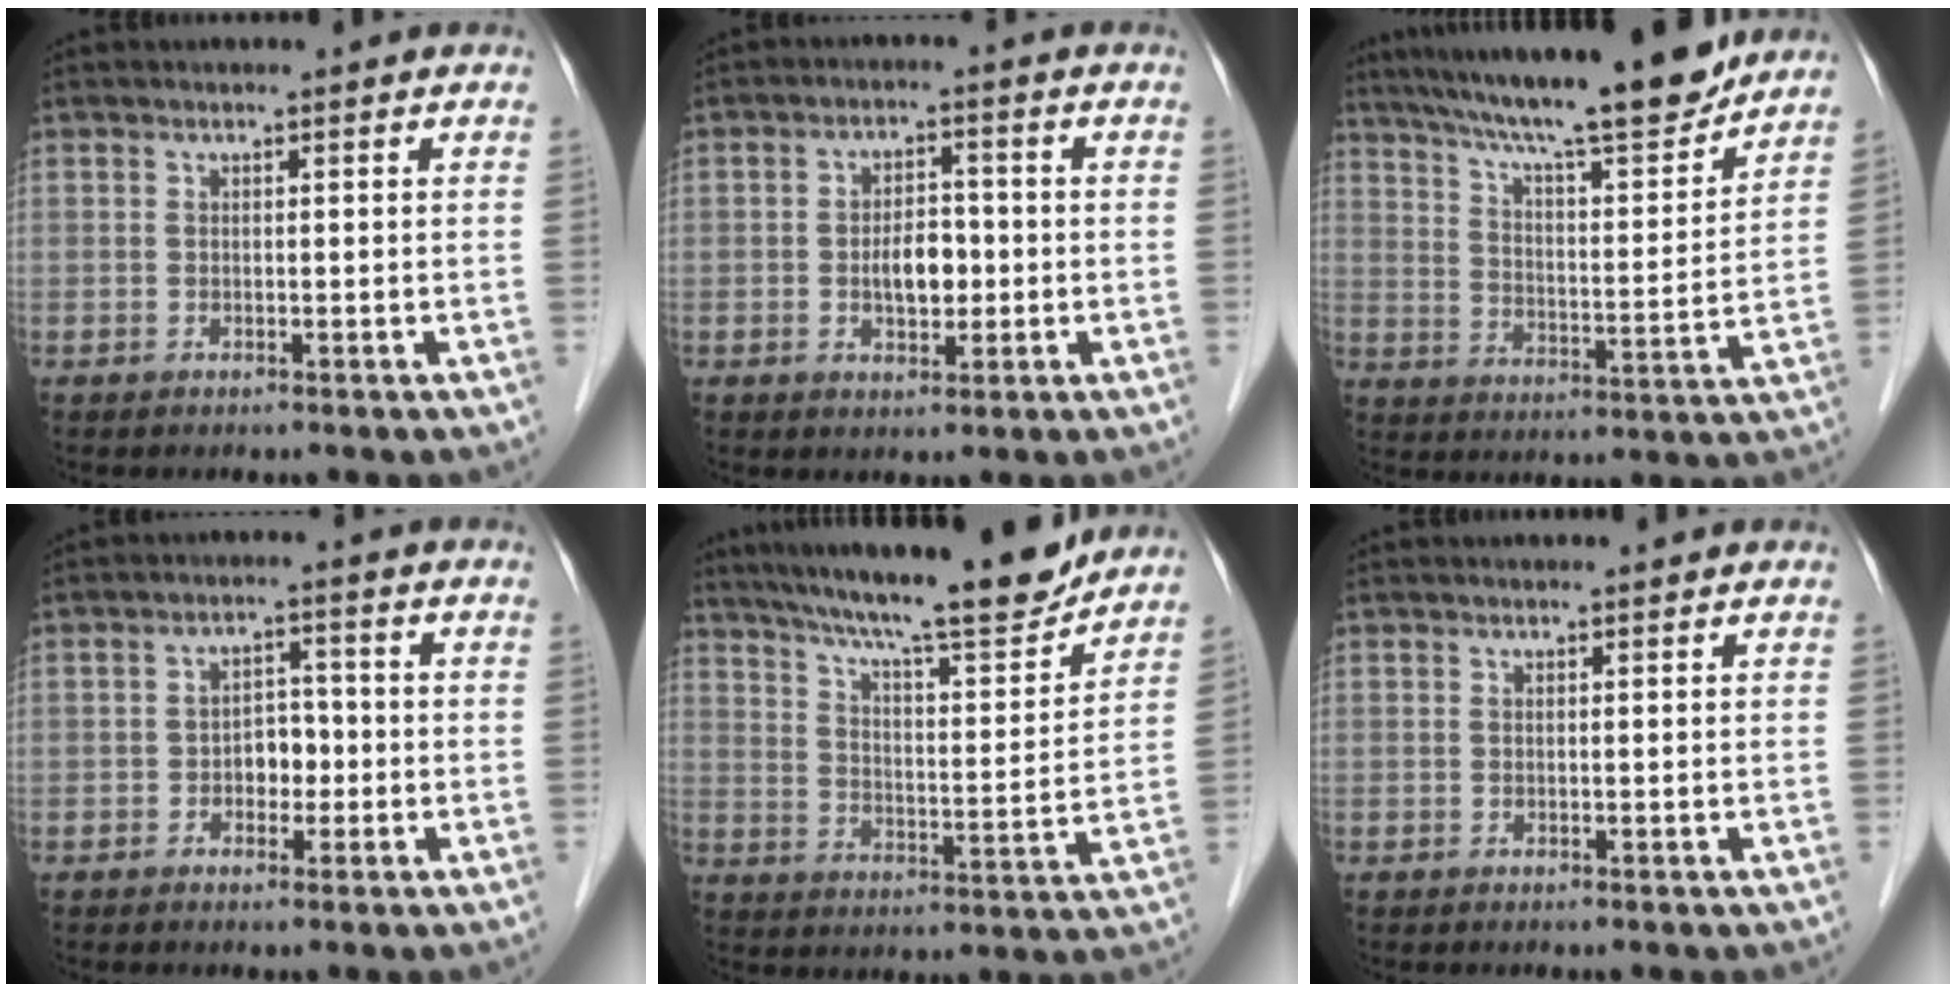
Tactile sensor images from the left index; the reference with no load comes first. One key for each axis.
{"total": 4.9, "fx": -0.9, "fy": 2.6, "fz": 4.1, "tx": -0.070, "ty": 0.002, "tz": -0.012}
{"total": 19.1, "fx": 16.5, "fy": 1.2, "fz": 9.6, "tx": -0.157, "ty": 0.001, "tz": 0.252}
{"total": 3.6, "fx": -1.1, "fy": 2.4, "fz": 2.4, "tx": -0.034, "ty": 0.008, "tz": -0.020}
{"total": 18.3, "fx": 16.1, "fy": 1.1, "fz": 8.8, "tx": -0.144, "ty": -0.004, "tz": 0.241}
{"total": 0.8, "fx": 0.7, "fy": 0.1, "fz": 0.4, "tx": -0.006, "ty": 0.008, "tz": 0.009}